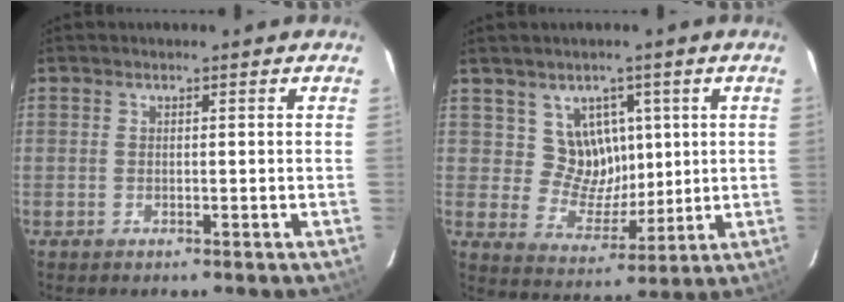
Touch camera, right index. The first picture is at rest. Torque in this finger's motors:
{"motor_torque": [-0.10, 0.10, 0.04, 0.00]}